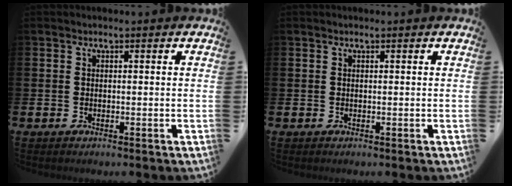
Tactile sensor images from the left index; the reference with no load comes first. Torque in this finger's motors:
{"motor_torque": [-0.08, -0.11, 0.03, 0.02]}